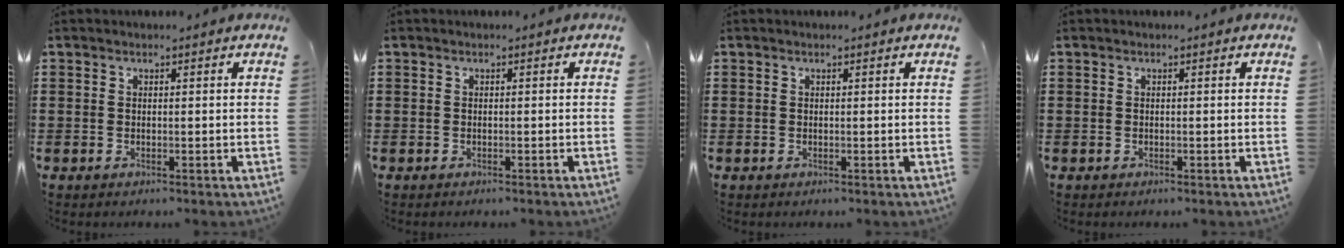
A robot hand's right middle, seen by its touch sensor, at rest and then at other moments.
{"total": 0.0}
{"total": 0.0}
{"total": 0.0}